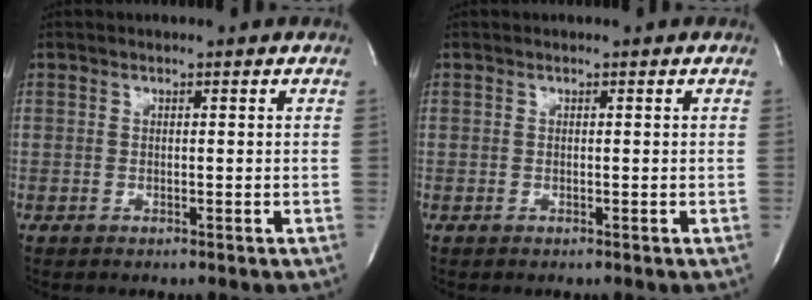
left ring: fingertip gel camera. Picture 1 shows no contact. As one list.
[{"total": 0.0}]